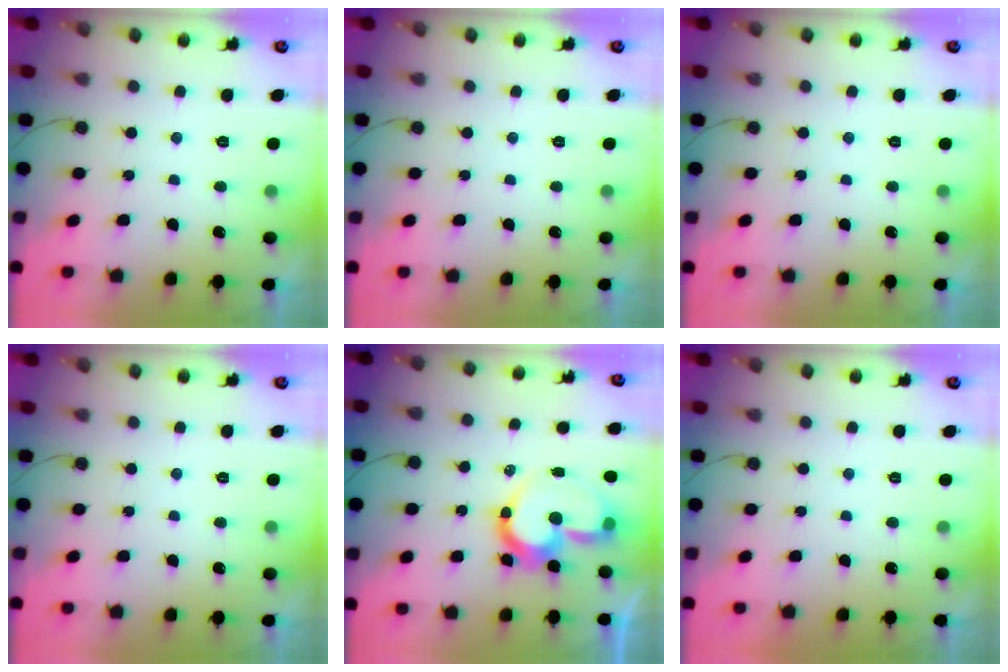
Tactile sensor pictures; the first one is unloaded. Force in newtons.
{"total": 0.0}
{"total": 0.0}
{"total": 0.0}
{"total": 13.6, "press": 13.5, "slide": 1.3}
{"total": 1.6, "press": 1.6, "slide": 0.0}